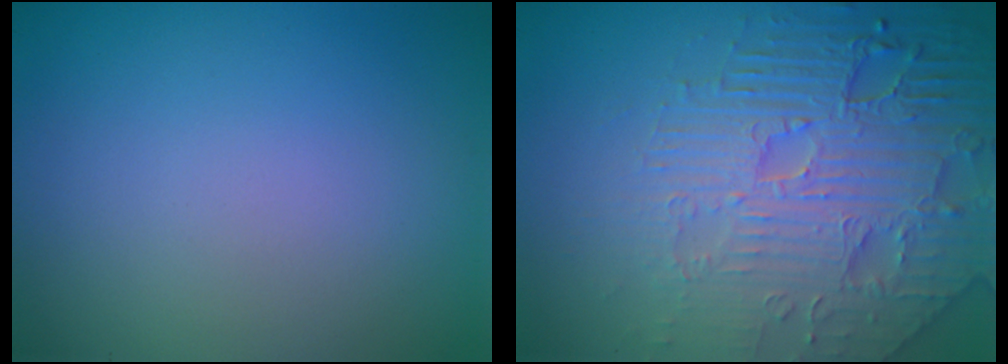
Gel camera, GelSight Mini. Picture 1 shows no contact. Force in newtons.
{"total": 7.4, "press": 6.0, "slide": 4.4}